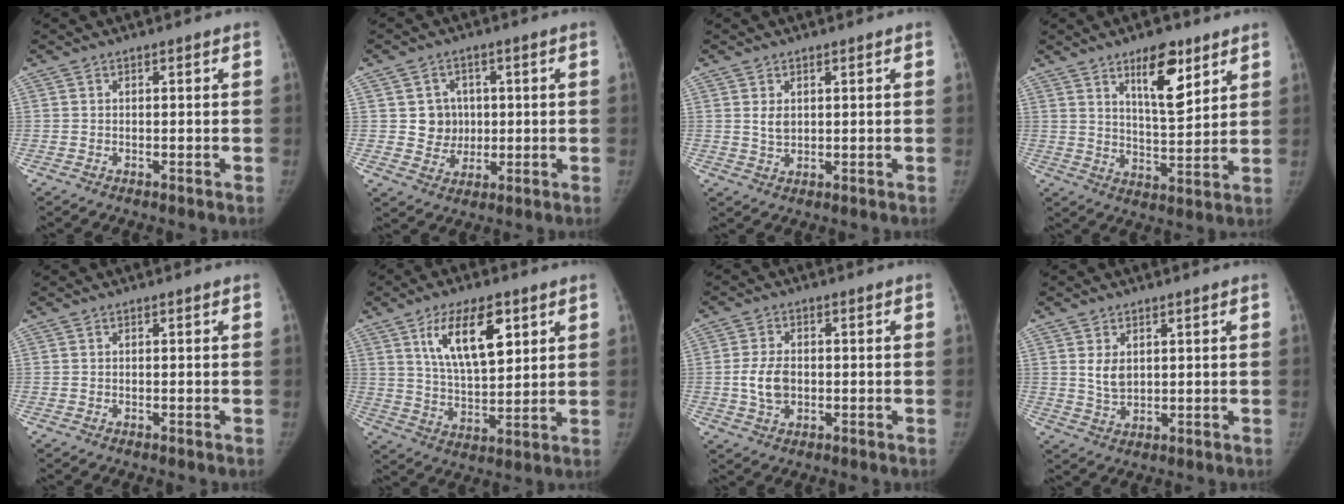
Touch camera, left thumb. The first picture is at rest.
{"total": 6.2, "force": [0.8, 5.9, 1.8], "torque": [0.006, 0.001, 0.016]}
{"total": 2.6, "force": [0.9, 1.7, 1.8], "torque": [-0.025, -0.007, 0.021]}
{"total": 10.7, "force": [6.3, 3.9, 7.7], "torque": [-0.101, -0.044, 0.107]}
{"total": 0.0}
{"total": 13.6, "force": [6.1, 5.9, 10.6], "torque": [-0.157, -0.027, 0.115]}
{"total": 5.6, "force": [-0.4, 3.8, 4.1], "torque": [-0.076, 0.003, -0.006]}
{"total": 4.0, "force": [1.3, 2.5, 2.8], "torque": [-0.041, -0.014, 0.034]}